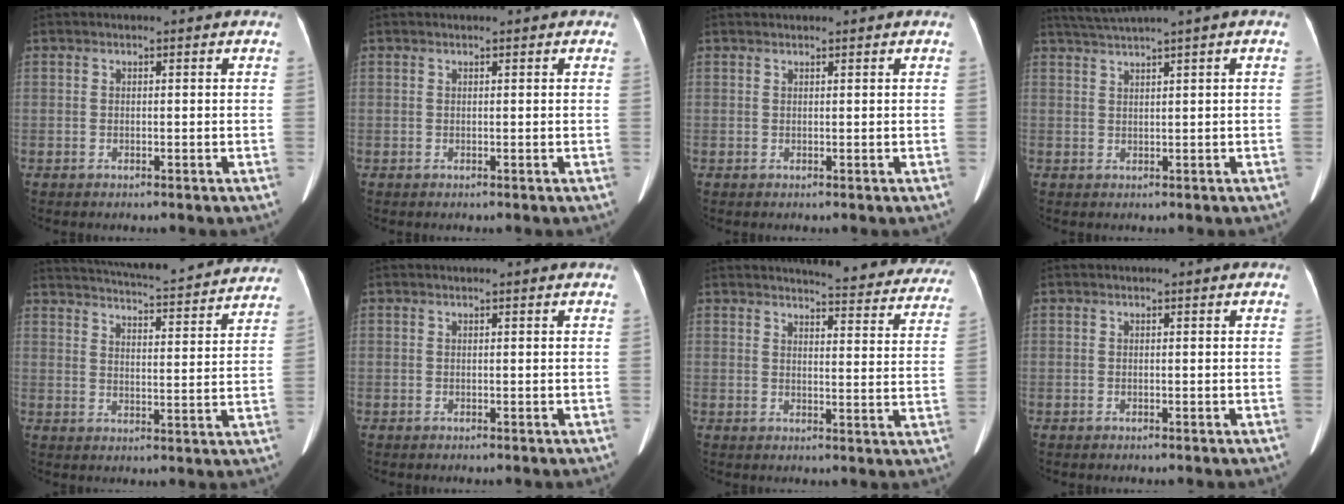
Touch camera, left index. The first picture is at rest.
{"total": 1.2, "force": [0.9, 0.5, 0.6], "torque": [-0.009, 0.012, 0.006]}
{"total": 0.8, "force": [0.8, 0.1, 0.1], "torque": [-0.004, 0.013, 0.015]}
{"total": 2.5, "force": [2.0, -0.9, 1.1], "torque": [-0.027, 0.010, 0.051]}
{"total": 24.5, "force": [22.6, 3.2, 9.0], "torque": [-0.151, -0.026, 0.284]}
{"total": 0.8, "force": [0.8, 0.0, 0.3], "torque": [-0.007, 0.009, 0.011]}
{"total": 20.3, "force": [19.3, 3.1, 5.7], "torque": [-0.048, -0.082, 0.200]}
{"total": 0.0}